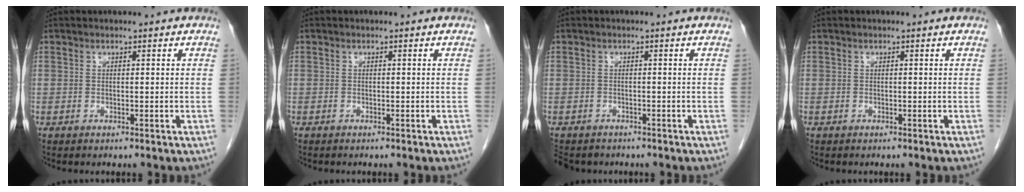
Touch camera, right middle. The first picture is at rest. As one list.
[{"total": 0.0}, {"total": 6.5, "force": [-5.1, 3.5, 1.9], "torque": [-0.040, -0.006, -0.072]}, {"total": 0.0}]